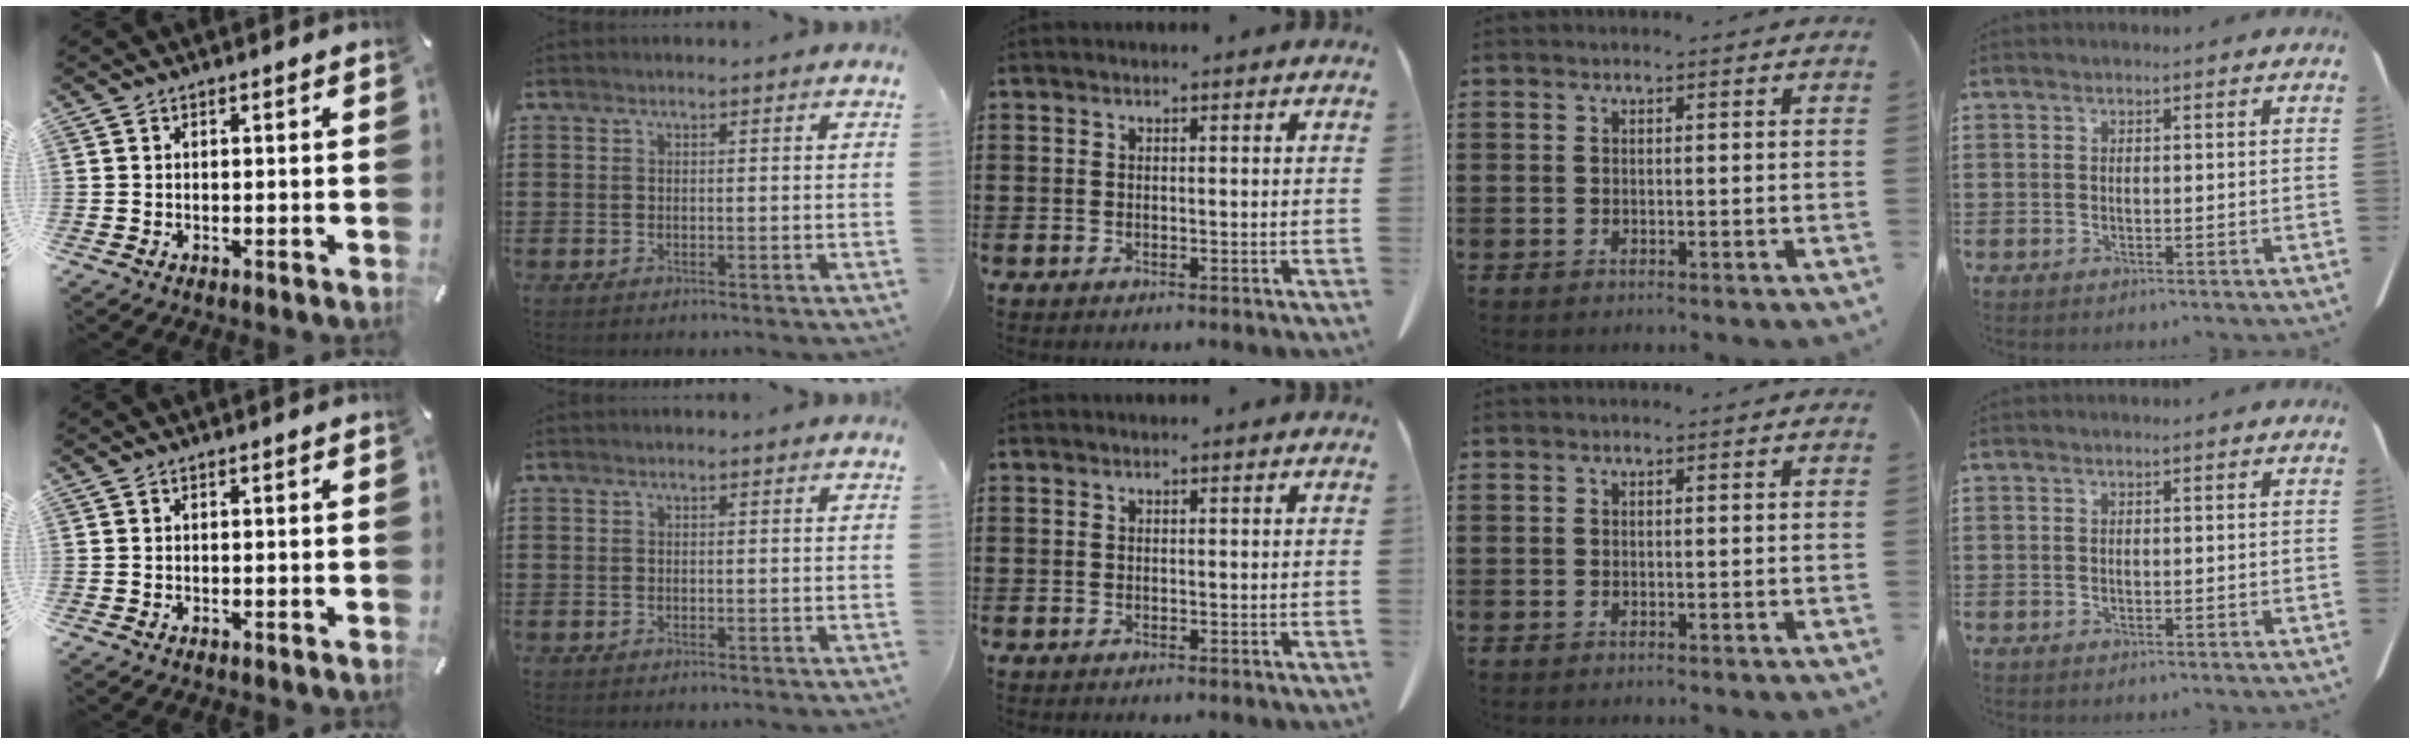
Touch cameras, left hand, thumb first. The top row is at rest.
{}